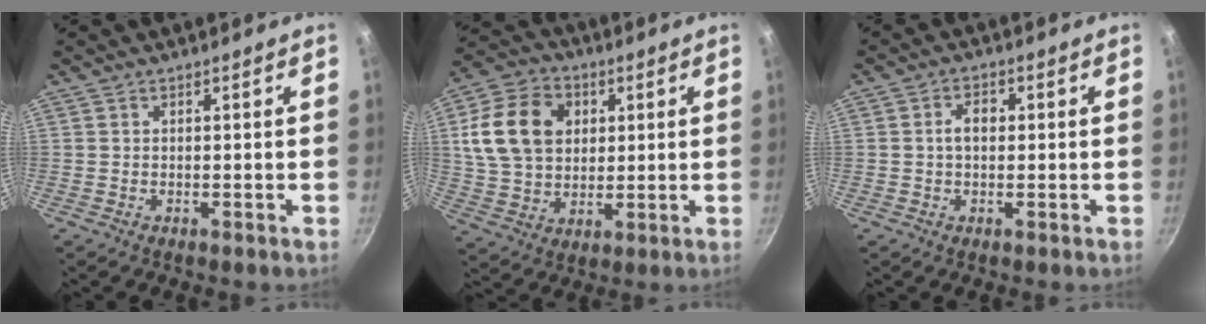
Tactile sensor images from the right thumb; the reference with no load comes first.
{"total": 16.3, "force": [4.0, 12.2, 10.0], "torque": [-0.163, 0.004, 0.070]}
{"total": 3.3, "force": [0.3, 2.2, 2.5], "torque": [-0.031, 0.011, 0.000]}